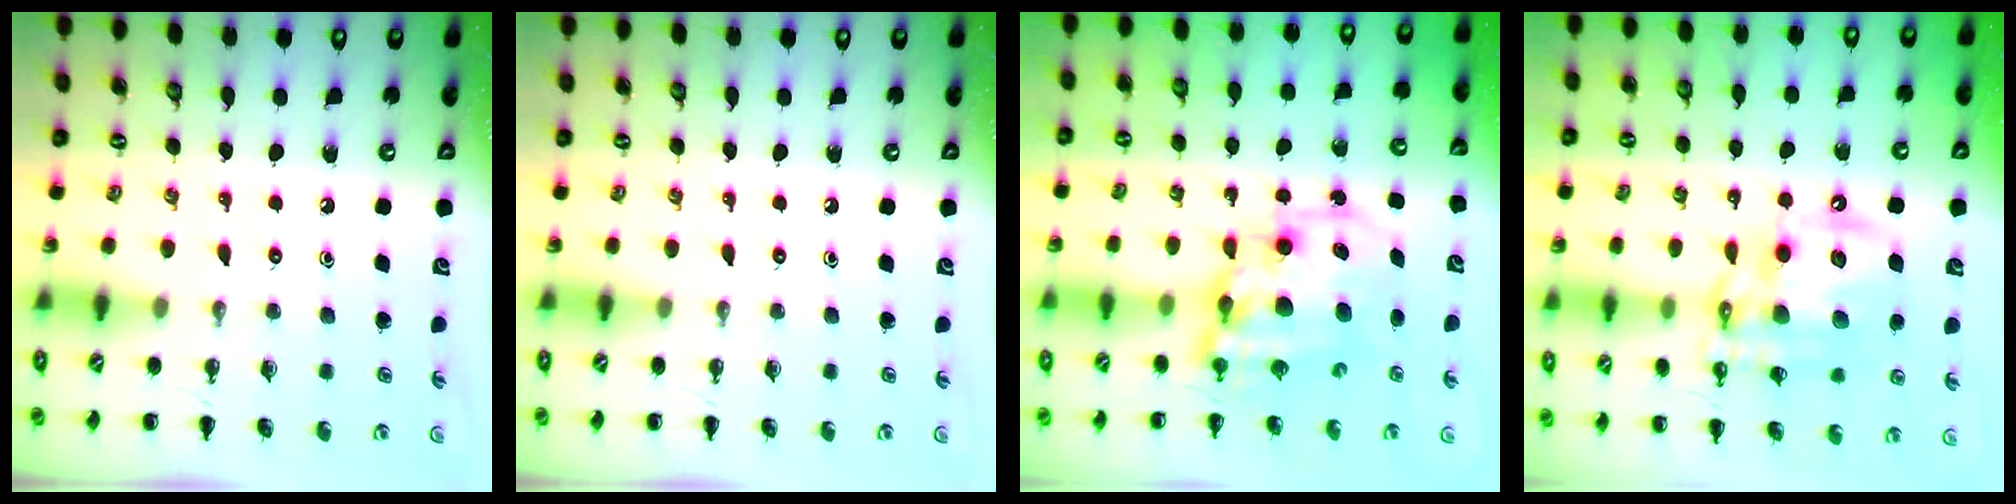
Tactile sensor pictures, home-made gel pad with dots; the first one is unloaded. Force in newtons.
{"total": 0.0}
{"total": 12.8, "press": 12.4, "slide": 3.1}
{"total": 16.2, "press": 15.8, "slide": 3.4}